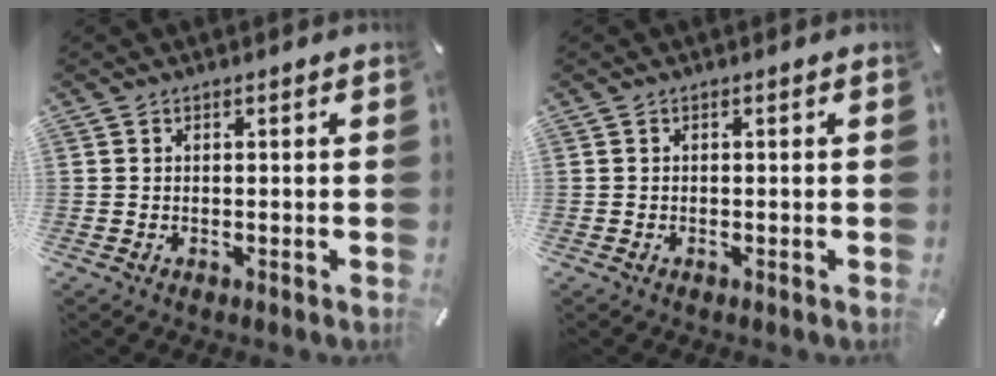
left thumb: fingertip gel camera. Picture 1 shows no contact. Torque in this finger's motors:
{"motor_torque": [-0.03, 0.02, -0.02, 0.01, 0.00]}